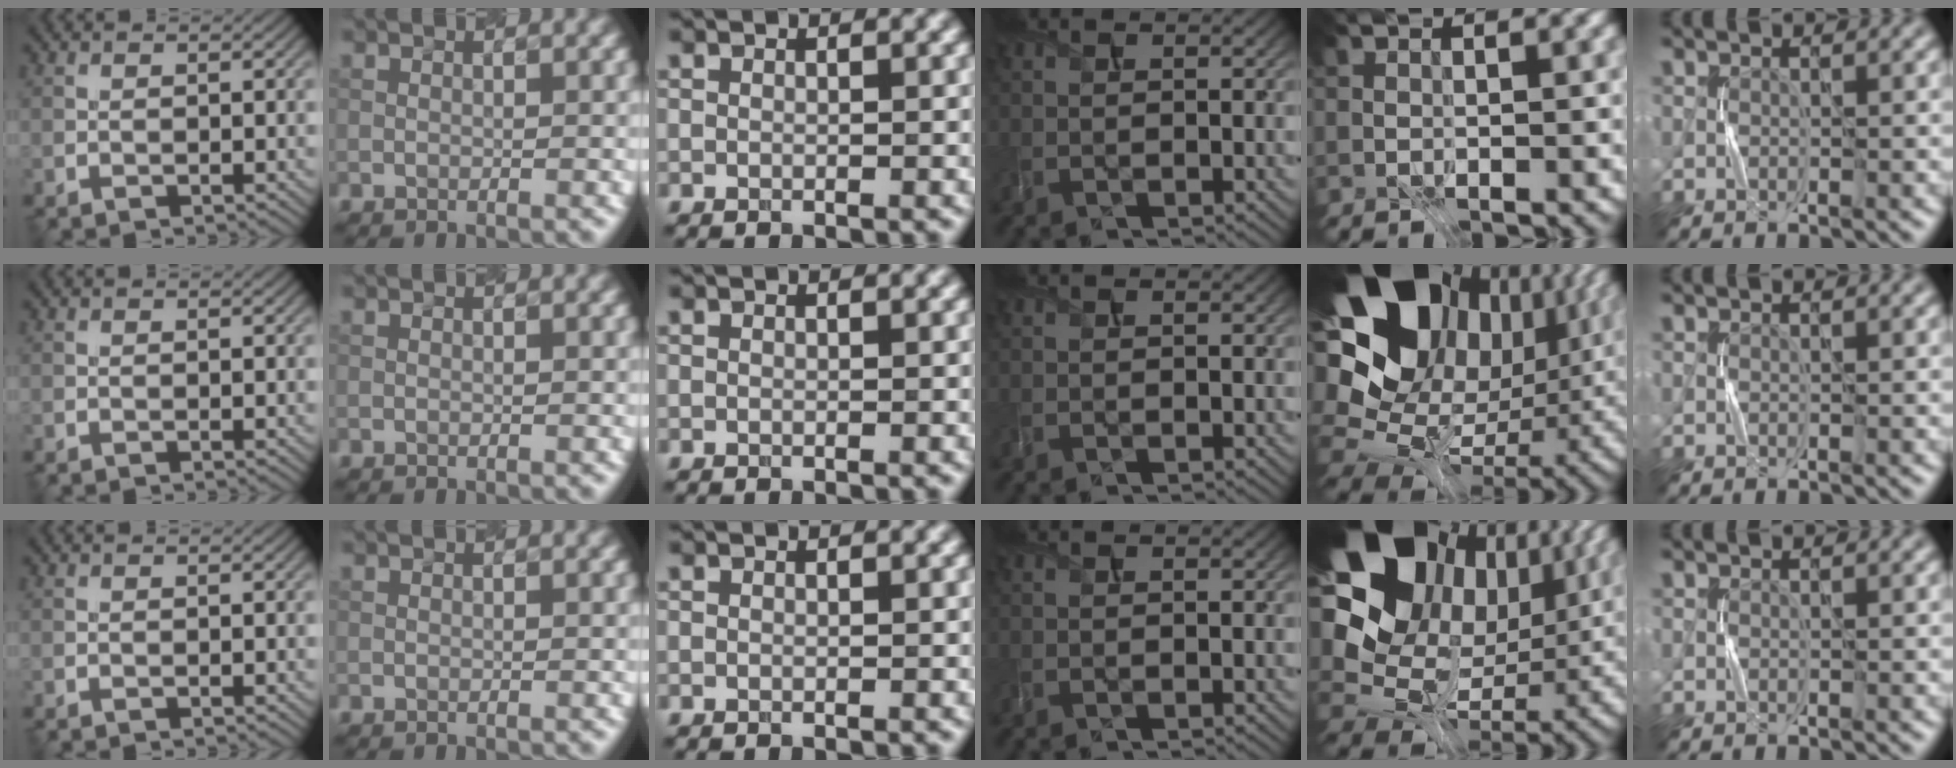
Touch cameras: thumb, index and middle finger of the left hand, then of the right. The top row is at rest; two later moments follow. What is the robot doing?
{"motion": "press", "object": "joystick"}